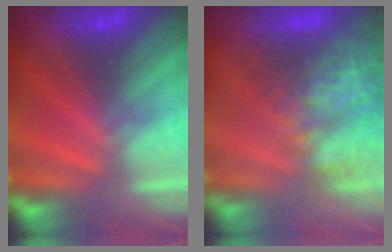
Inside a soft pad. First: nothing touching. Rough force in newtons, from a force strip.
{"total": 10.8}